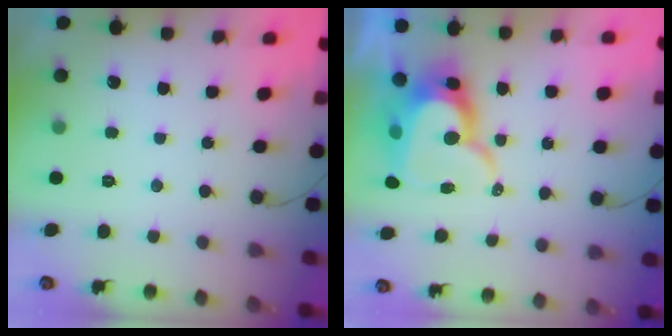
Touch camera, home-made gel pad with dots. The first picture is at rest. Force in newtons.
{"total": 13.8, "press": 13.8, "slide": 1.0}